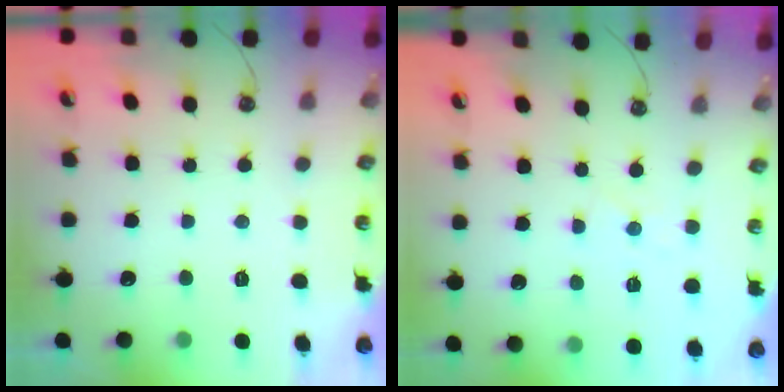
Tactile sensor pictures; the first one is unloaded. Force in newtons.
{"total": 3.3, "press": 3.3, "slide": 0.4}